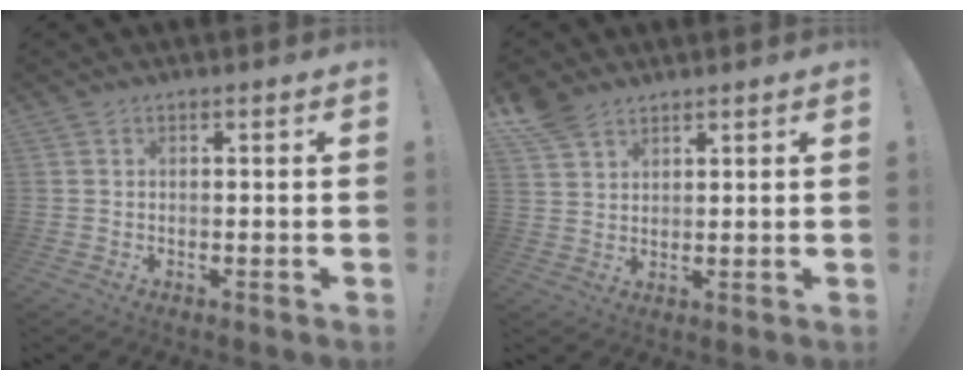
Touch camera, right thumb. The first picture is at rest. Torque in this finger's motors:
{"motor_torque": [-0.44, 0.60, 0.40, 0.21, 0.22]}